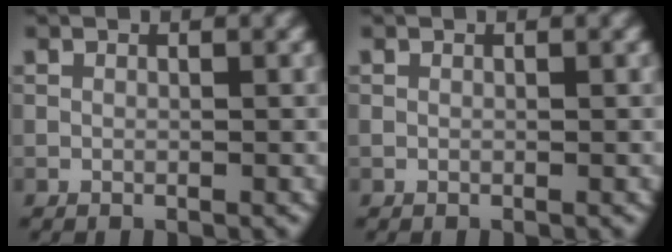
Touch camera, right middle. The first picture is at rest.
{"total": 0.0}